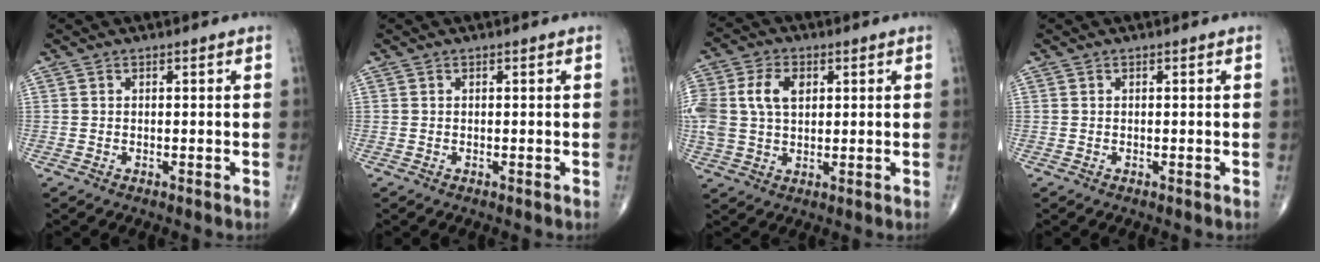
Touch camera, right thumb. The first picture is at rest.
{"total": 0.0}
{"total": 12.3, "force": [2.6, 8.4, 8.6], "torque": [-0.204, 0.007, 0.049]}
{"total": 0.0}